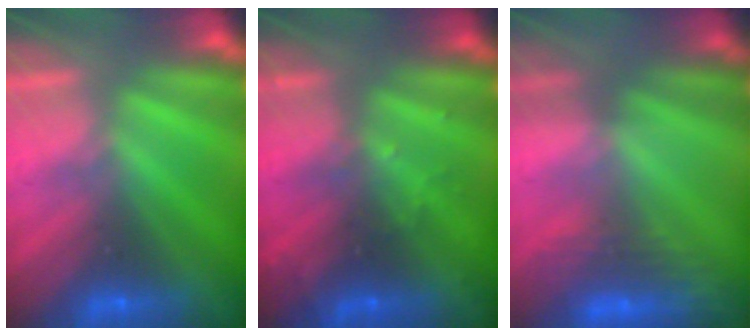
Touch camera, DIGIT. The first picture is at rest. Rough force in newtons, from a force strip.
{"total": 2.9}
{"total": 3.0}